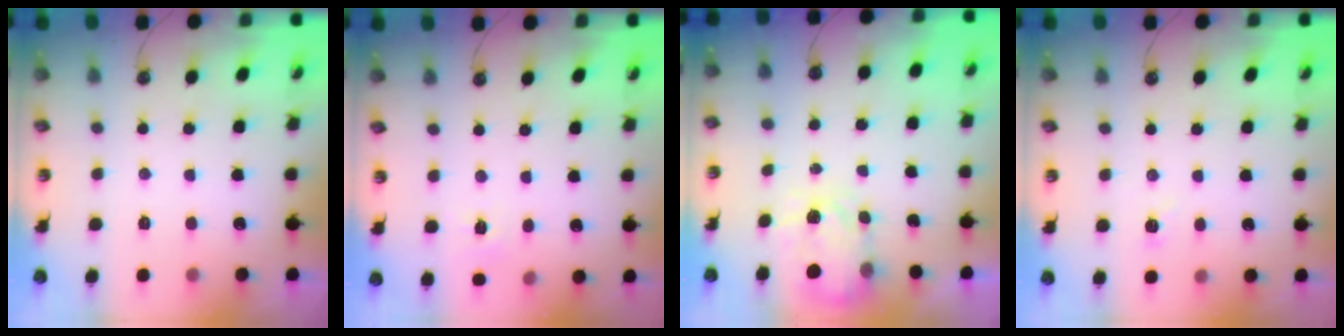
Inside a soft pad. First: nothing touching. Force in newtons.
{"total": 5.1, "press": 5.0, "slide": 0.7}
{"total": 3.9, "press": 3.8, "slide": 0.6}
{"total": 3.3, "press": 3.3, "slide": 0.4}